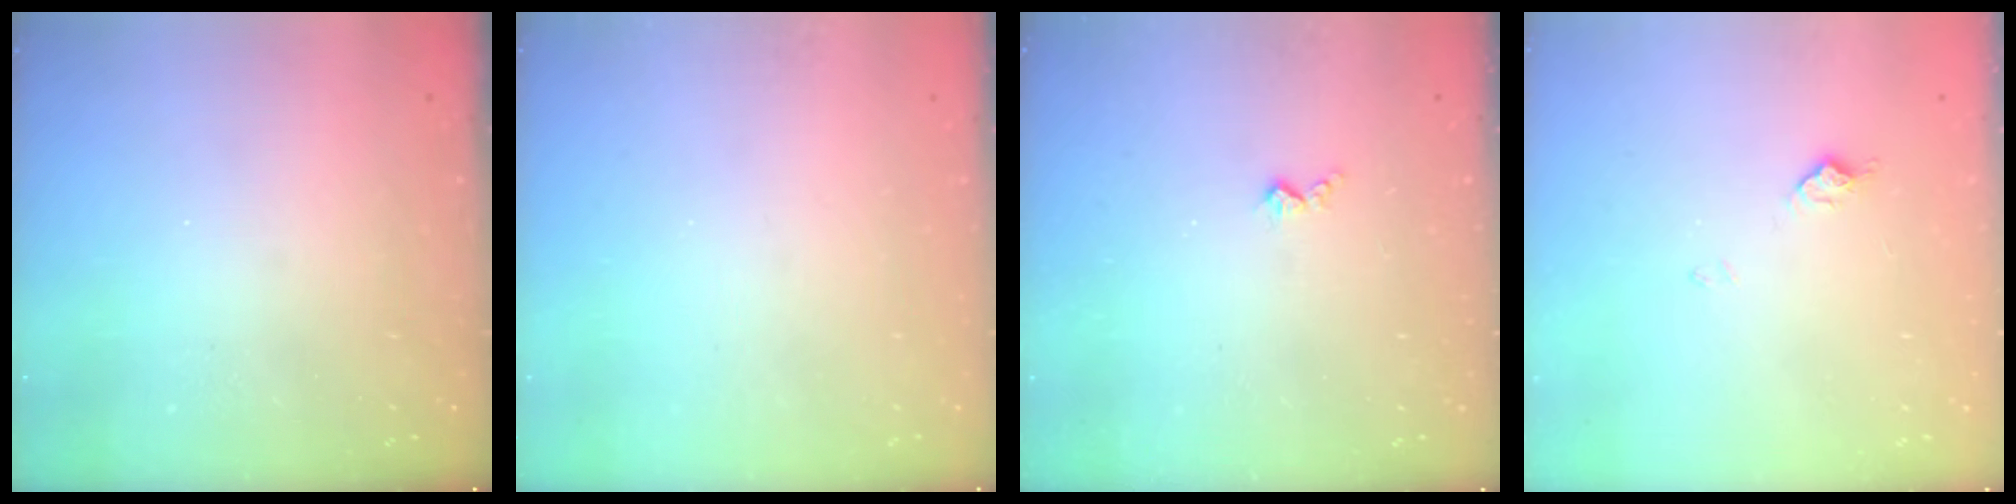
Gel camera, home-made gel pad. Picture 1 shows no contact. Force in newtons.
{"total": 0.0}
{"total": 3.6, "press": 3.5, "slide": 0.5}
{"total": 6.3, "press": 6.3, "slide": 0.7}